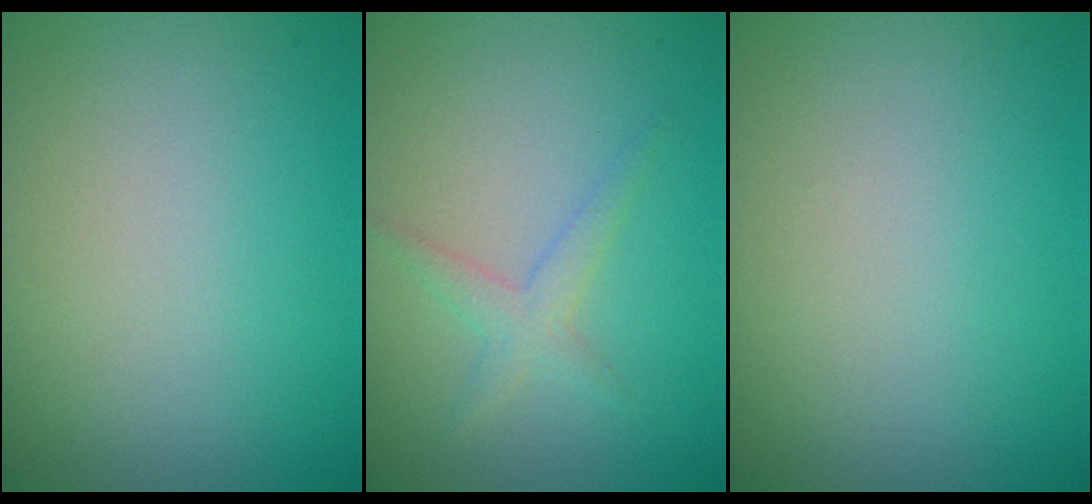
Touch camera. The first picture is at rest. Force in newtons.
{"total": 1.8, "press": 1.8, "slide": 0.0}
{"total": 0.0}